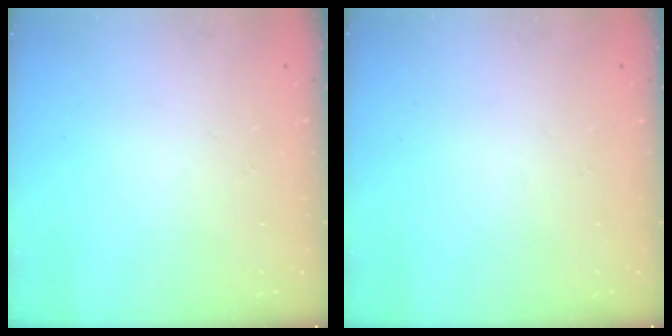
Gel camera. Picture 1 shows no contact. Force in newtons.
{"total": 0.0}